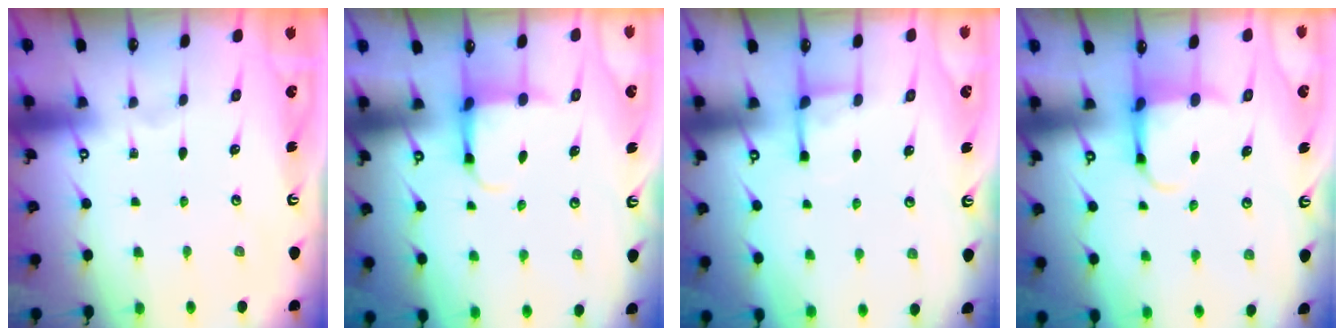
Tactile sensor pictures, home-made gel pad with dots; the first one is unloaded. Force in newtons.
{"total": 3.9, "press": 3.7, "slide": 1.4}
{"total": 3.7, "press": 3.6, "slide": 0.7}
{"total": 3.8, "press": 3.7, "slide": 1.1}